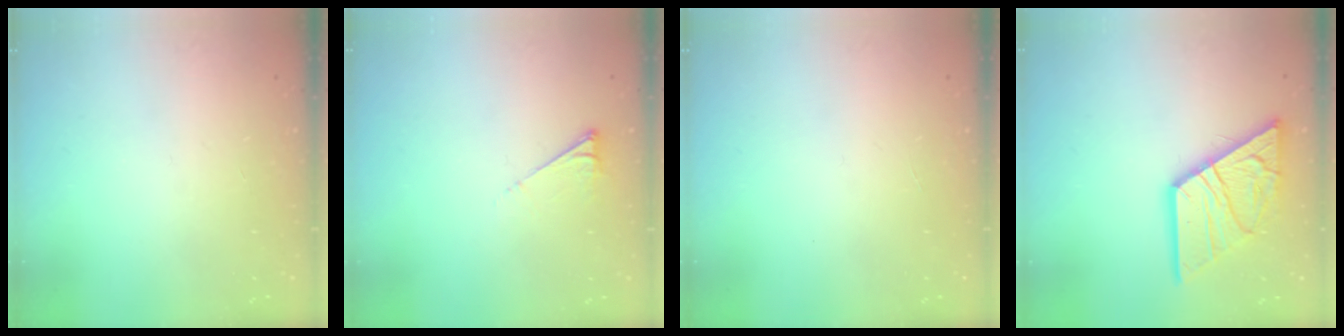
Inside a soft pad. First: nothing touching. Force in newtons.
{"total": 4.1, "press": 4.0, "slide": 0.6}
{"total": 0.0}
{"total": 18.5, "press": 18.4, "slide": 1.9}